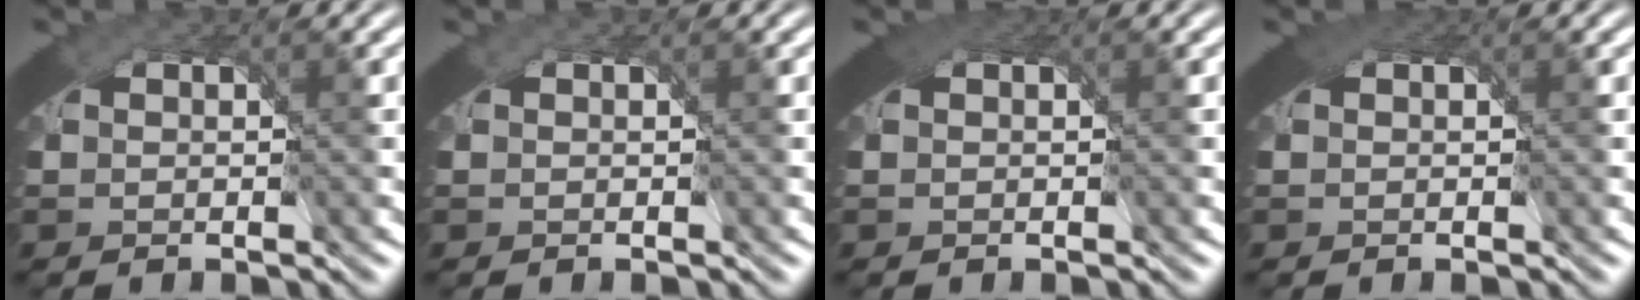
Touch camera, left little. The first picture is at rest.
{"total": 0.0}
{"total": 1.8, "force": [1.0, 0.9, 1.2], "torque": [-0.020, -0.004, 0.016]}
{"total": 1.6, "force": [0.9, 0.9, 1.0], "torque": [-0.018, -0.001, 0.014]}